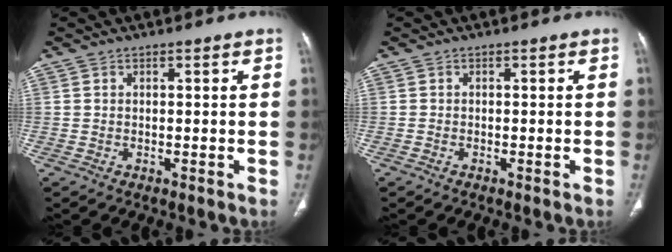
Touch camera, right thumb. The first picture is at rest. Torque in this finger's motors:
{"motor_torque": [-0.11, -0.11, 0.54, -0.34, -0.06]}